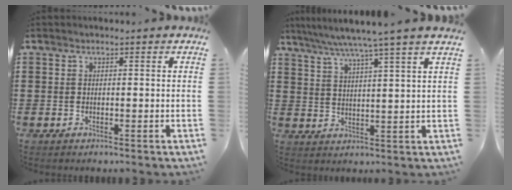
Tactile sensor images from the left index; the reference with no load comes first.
{"total": 6.0, "force": [4.9, -1.3, 3.2], "torque": [-0.078, -0.025, 0.081]}